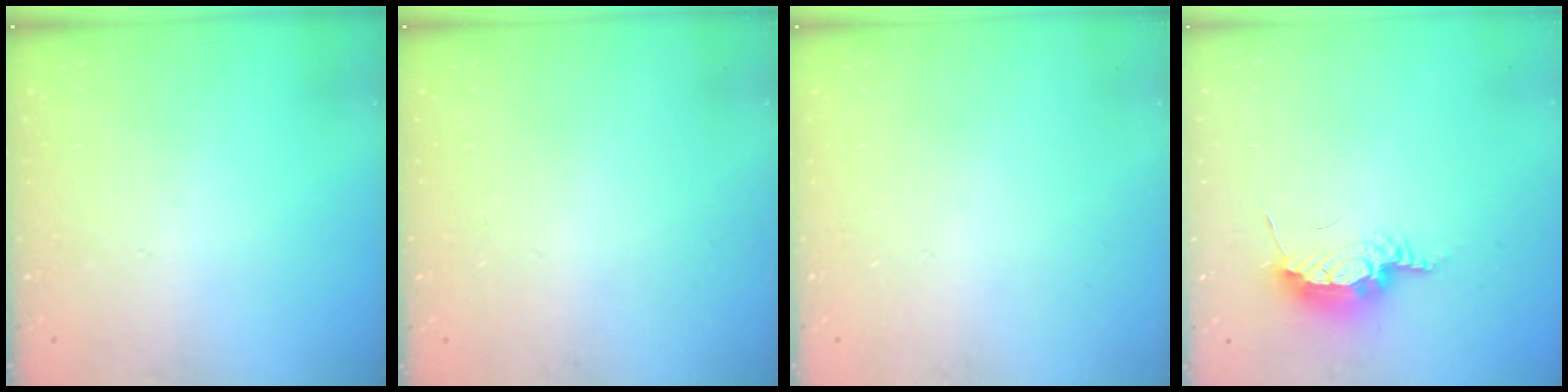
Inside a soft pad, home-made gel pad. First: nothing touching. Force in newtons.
{"total": 1.2, "press": 1.2, "slide": 0.2}
{"total": 0.0}
{"total": 8.1, "press": 8.1, "slide": 0.1}